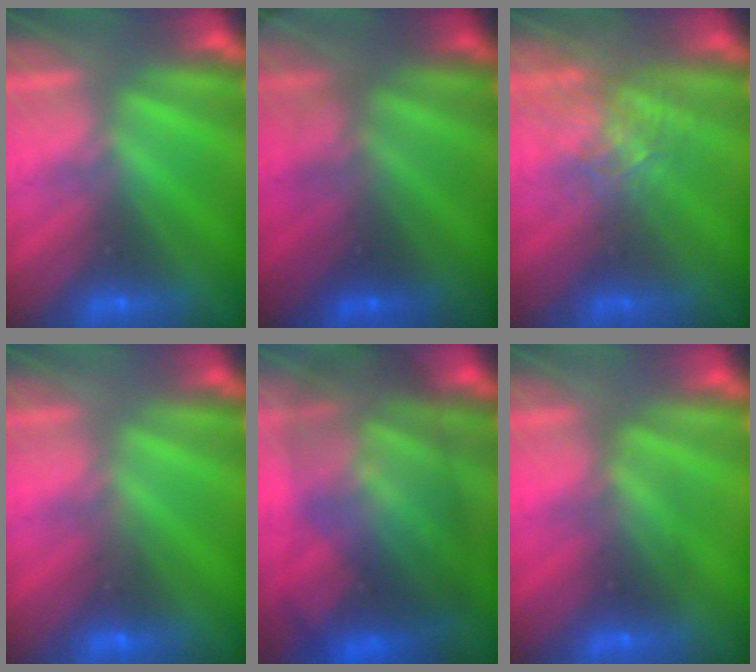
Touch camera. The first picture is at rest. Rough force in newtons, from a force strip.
{"total": 2.8}
{"total": 2.6}
{"total": 2.9}
{"total": 9.6}
{"total": 2.6}